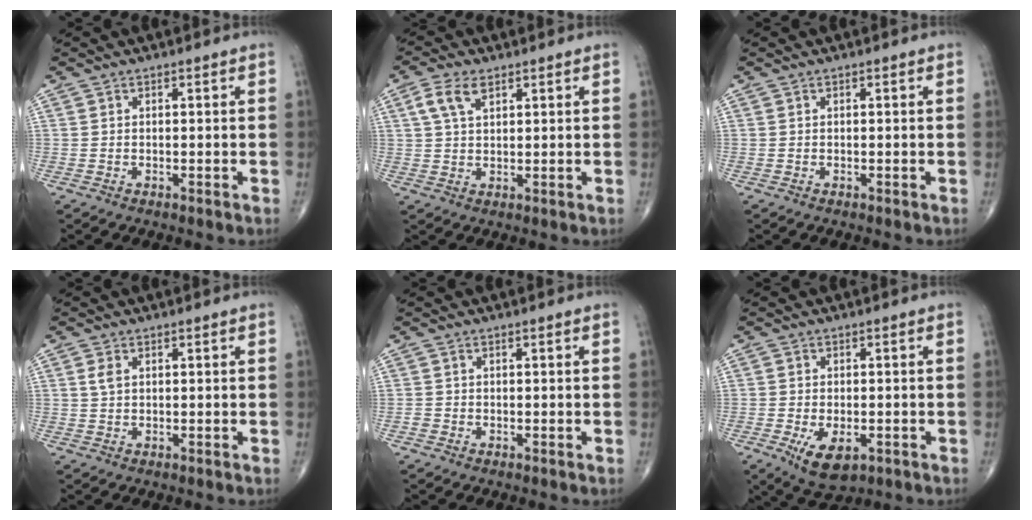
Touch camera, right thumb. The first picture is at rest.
{"total": 5.1, "force": [2.4, 2.7, 3.6], "torque": [-0.072, 0.004, 0.049]}
{"total": 0.0}
{"total": 1.9, "force": [0.6, 1.1, 1.3], "torque": [-0.029, 0.003, 0.015]}
{"total": 0.7, "force": [-0.3, 0.6, 0.1], "torque": [-0.002, 0.003, -0.007]}
{"total": 7.0, "force": [-2.6, 3.8, 5.4], "torque": [-0.086, -0.004, -0.033]}